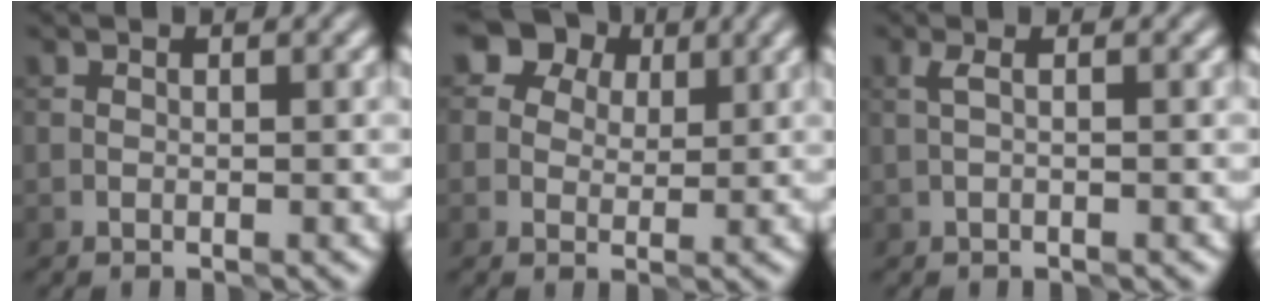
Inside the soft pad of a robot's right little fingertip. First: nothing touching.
{"total": 7.1, "force": [3.5, 5.3, 3.2], "torque": [-0.038, 0.028, 0.032]}
{"total": 0.7, "force": [0.1, 0.0, 0.7], "torque": [-0.014, 0.003, 0.004]}